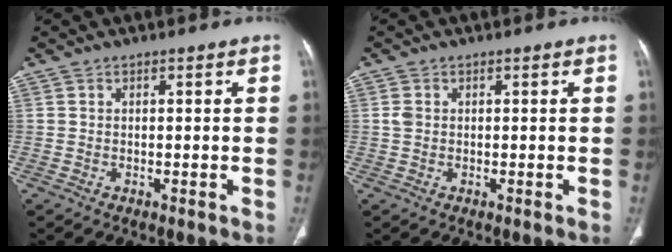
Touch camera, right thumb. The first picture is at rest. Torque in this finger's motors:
{"motor_torque": [0.56, 0.34, 0.31, 0.20, 0.11]}